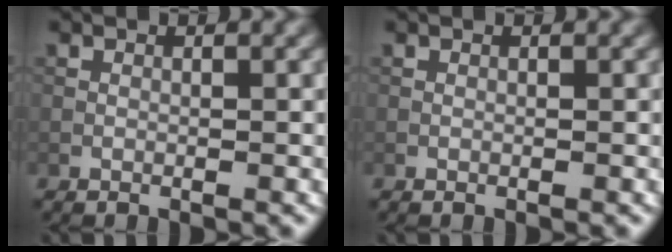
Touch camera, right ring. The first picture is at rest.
{"total": 0.0}